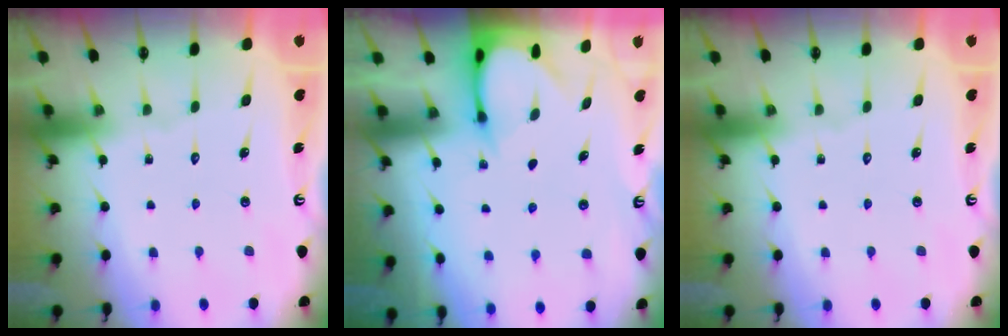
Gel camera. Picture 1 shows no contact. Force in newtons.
{"total": 3.6, "press": 3.6, "slide": 0.3}
{"total": 0.0}